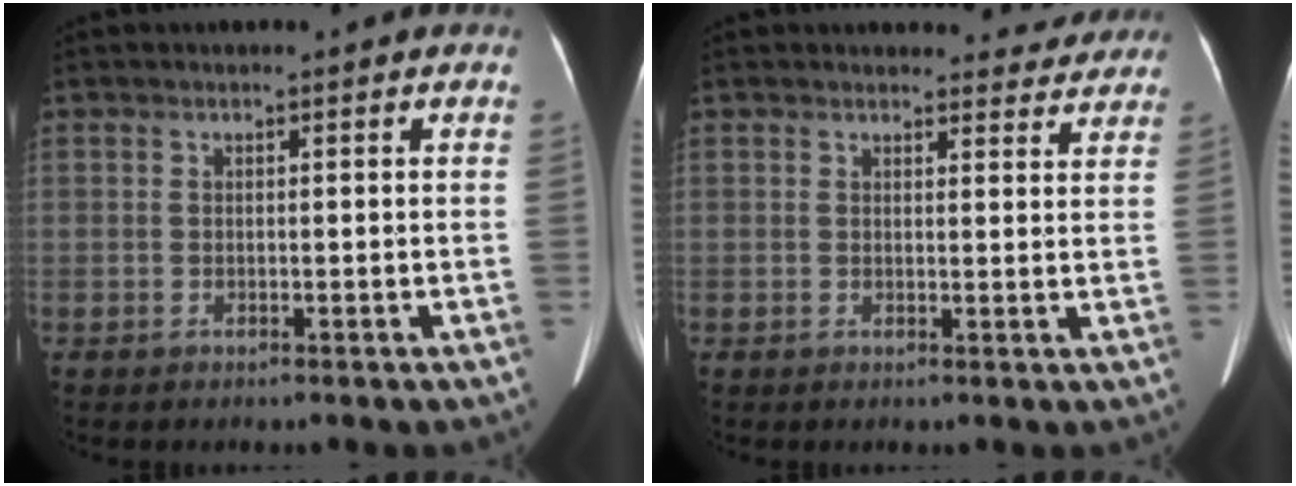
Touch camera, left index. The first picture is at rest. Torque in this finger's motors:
{"motor_torque": [0.47, -0.58, 0.02, 0.02]}